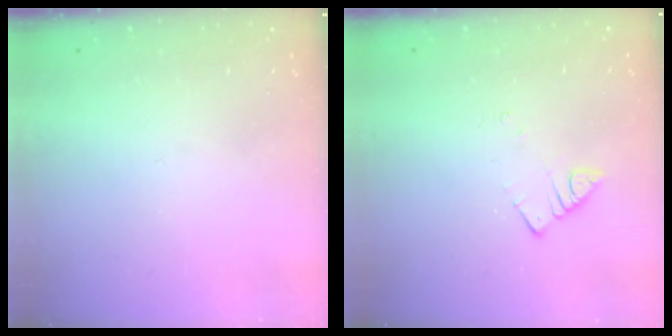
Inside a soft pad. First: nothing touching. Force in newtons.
{"total": 2.5, "press": 2.5, "slide": 0.3}